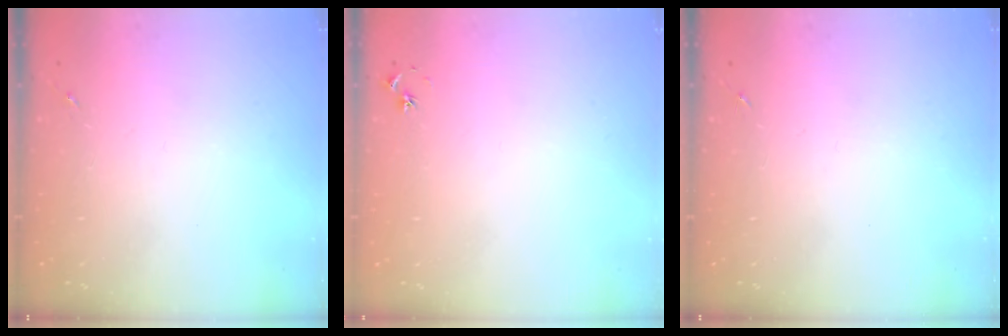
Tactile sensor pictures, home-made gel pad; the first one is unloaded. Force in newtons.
{"total": 3.3, "press": 3.3, "slide": 0.3}
{"total": 0.0}